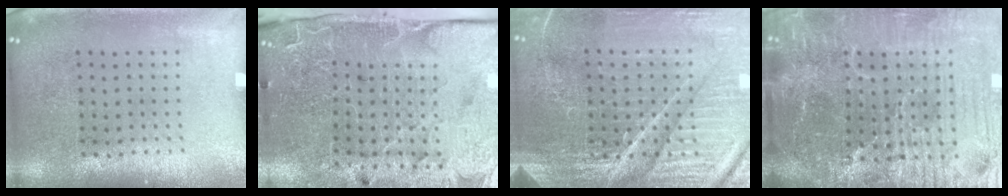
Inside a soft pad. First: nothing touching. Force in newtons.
{"total": 3.9, "press": 3.6, "slide": 1.5}
{"total": 5.6, "press": 5.2, "slide": 2.2}
{"total": 7.2, "press": 6.4, "slide": 3.2}